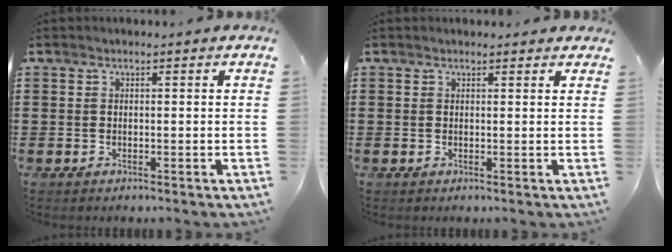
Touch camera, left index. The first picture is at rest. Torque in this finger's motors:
{"motor_torque": [1.05, -0.83, -0.03, -0.07]}